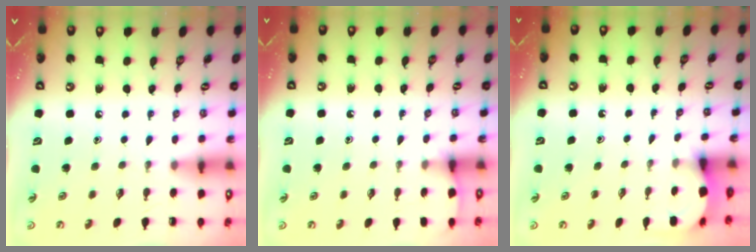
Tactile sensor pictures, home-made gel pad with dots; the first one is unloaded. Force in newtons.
{"total": 2.4, "press": 2.4, "slide": 0.4}
{"total": 2.9, "press": 2.9, "slide": 0.3}